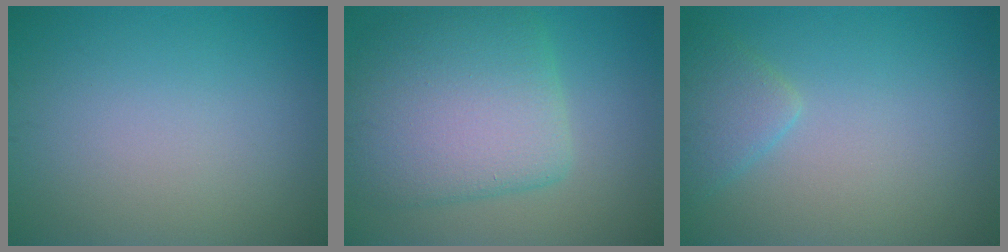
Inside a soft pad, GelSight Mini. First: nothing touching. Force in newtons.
{"total": 8.6, "press": 8.6, "slide": 0.3}
{"total": 2.3, "press": 2.3, "slide": 0.1}